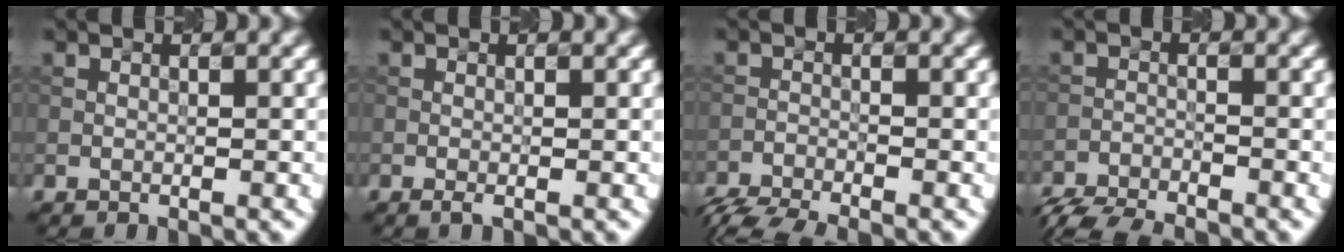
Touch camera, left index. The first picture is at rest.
{"total": 0.6, "force": [-0.3, 0.1, 0.6], "torque": [-0.012, -0.005, -0.006]}
{"total": 5.3, "force": [-5.0, 0.7, 1.7], "torque": [-0.041, -0.021, -0.089]}
{"total": 6.0, "force": [-5.8, 0.8, 1.5], "torque": [-0.039, -0.023, -0.100]}